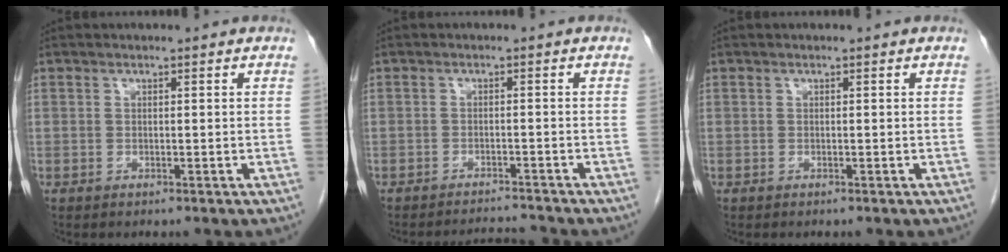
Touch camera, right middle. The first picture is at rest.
{"total": 3.7, "force": [-3.5, -1.0, -0.4], "torque": [0.005, -0.008, -0.055]}
{"total": 0.0}